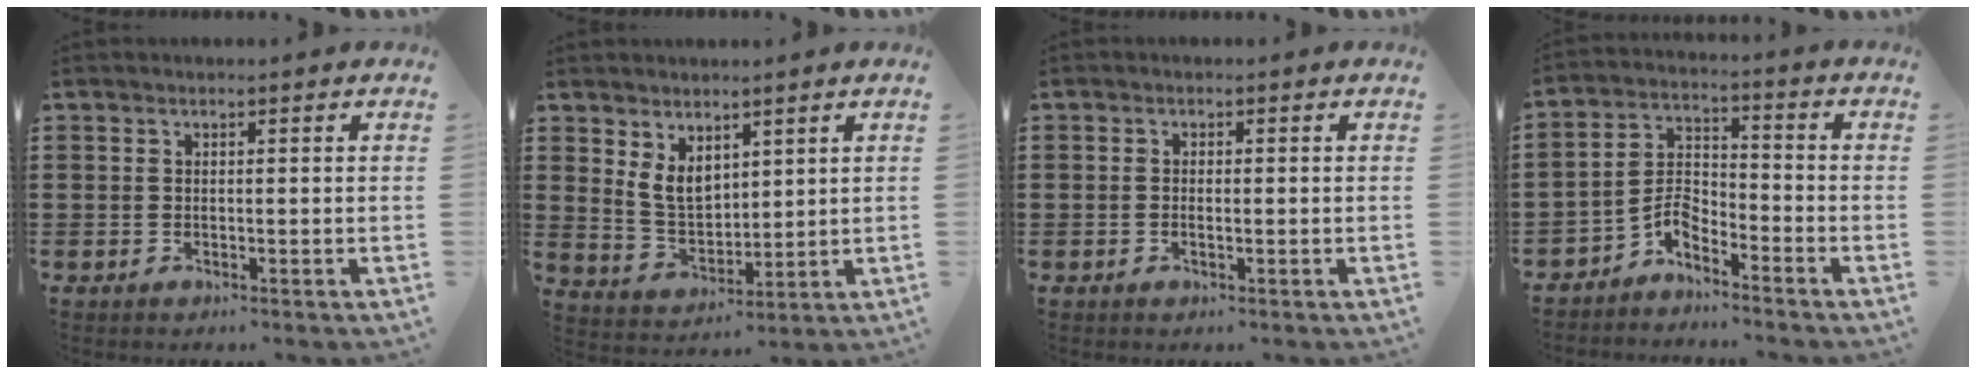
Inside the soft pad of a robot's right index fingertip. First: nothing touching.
{"total": 5.4, "force": [2.8, 3.4, 3.1], "torque": [-0.078, 0.002, 0.051]}
{"total": 0.7, "force": [-0.3, 0.2, 0.7], "torque": [-0.012, -0.004, -0.004]}
{"total": 4.8, "force": [-4.1, 1.6, 2.0], "torque": [-0.056, 0.001, -0.087]}